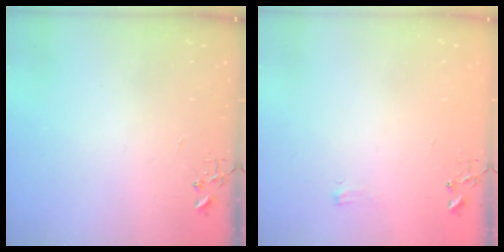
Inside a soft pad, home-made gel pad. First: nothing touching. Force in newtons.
{"total": 4.0, "press": 4.0, "slide": 0.5}